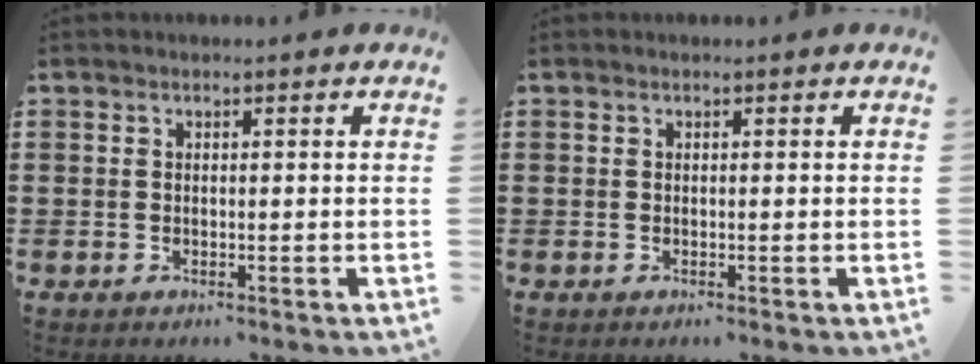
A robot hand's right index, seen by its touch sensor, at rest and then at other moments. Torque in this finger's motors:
{"motor_torque": [1.21, 0.92, 0.01, 0.00]}